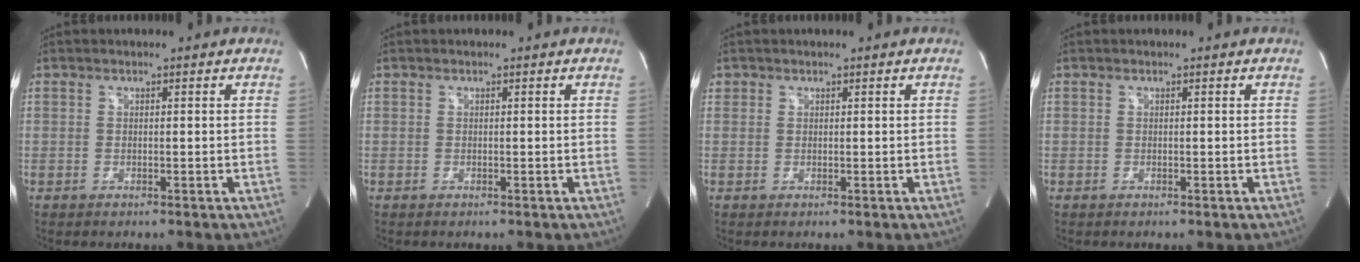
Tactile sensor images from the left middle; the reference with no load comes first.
{"total": 0.0}
{"total": 0.6, "force": [0.3, 0.5, 0.0], "torque": [0.005, 0.004, 0.005]}
{"total": 0.0}